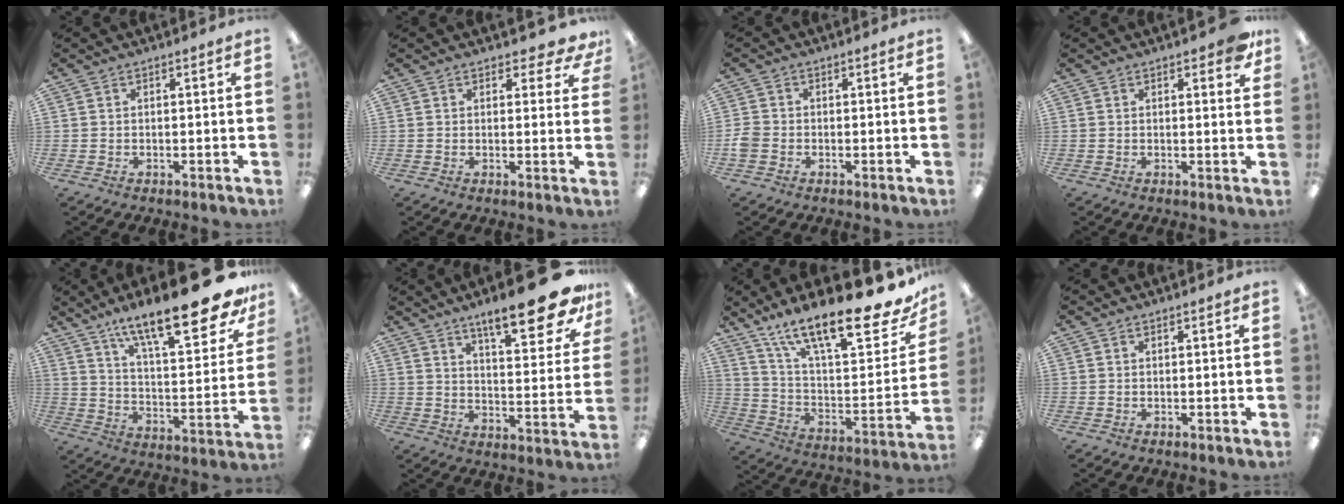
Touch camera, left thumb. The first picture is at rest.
{"total": 3.5, "force": [2.5, 1.8, 1.7], "torque": [-0.012, -0.011, 0.042]}
{"total": 3.0, "force": [-1.0, 2.4, 1.5], "torque": [-0.022, 0.009, -0.017]}
{"total": 3.5, "force": [2.3, 1.4, 2.3], "torque": [-0.018, -0.007, 0.035]}
{"total": 23.8, "force": [17.0, 5.4, 15.7], "torque": [-0.240, -0.113, 0.272]}
{"total": 18.9, "force": [13.2, 4.5, 12.7], "torque": [-0.176, -0.090, 0.210]}
{"total": 23.1, "force": [16.9, 5.7, 14.7], "torque": [-0.228, -0.115, 0.277]}
{"total": 0.0}